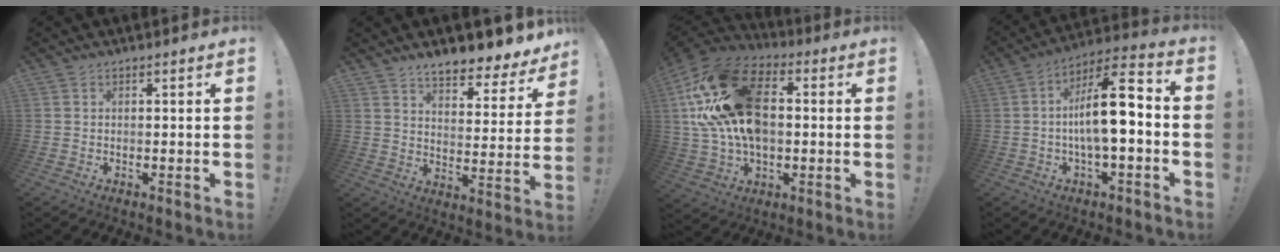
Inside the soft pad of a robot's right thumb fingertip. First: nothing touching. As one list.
[{"total": 8.9, "force": [7.8, 2.1, 3.7], "torque": [-0.052, -0.071, 0.134]}, {"total": 25.1, "force": [4.2, 16.8, 18.2], "torque": [-0.328, 0.003, 0.085]}, {"total": 14.9, "force": [-1.5, 4.7, 14.0], "torque": [-0.214, 0.008, -0.030]}]